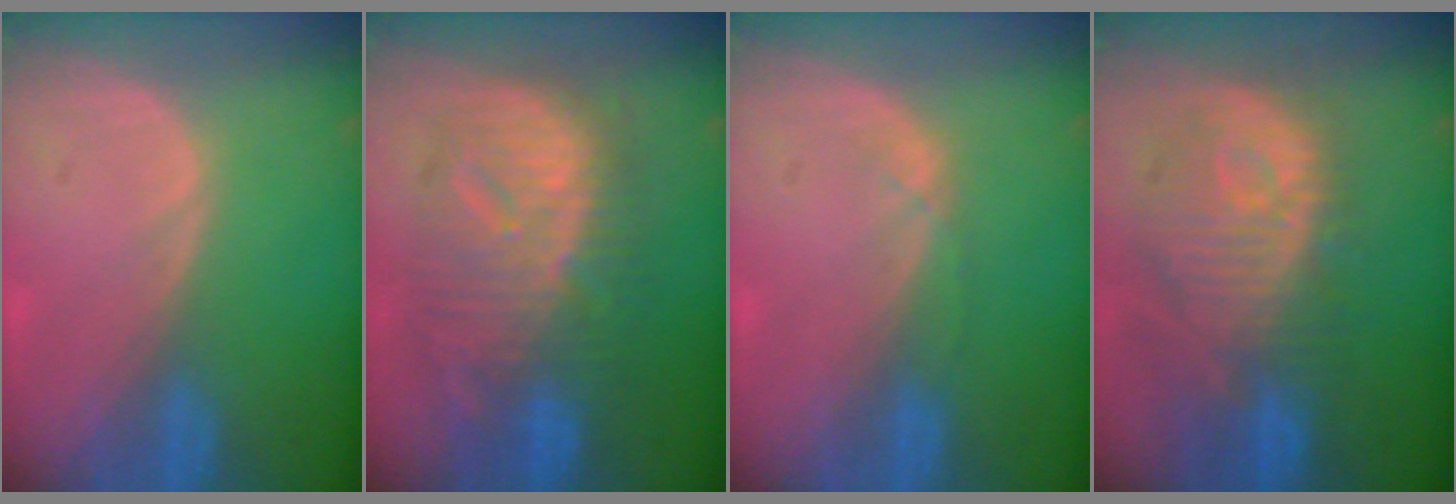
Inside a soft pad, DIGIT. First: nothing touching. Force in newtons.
{"total": 12.3, "press": 12.3, "slide": 1.1}
{"total": 1.1, "press": 1.1, "slide": 0.2}
{"total": 12.2, "press": 10.9, "slide": 5.4}